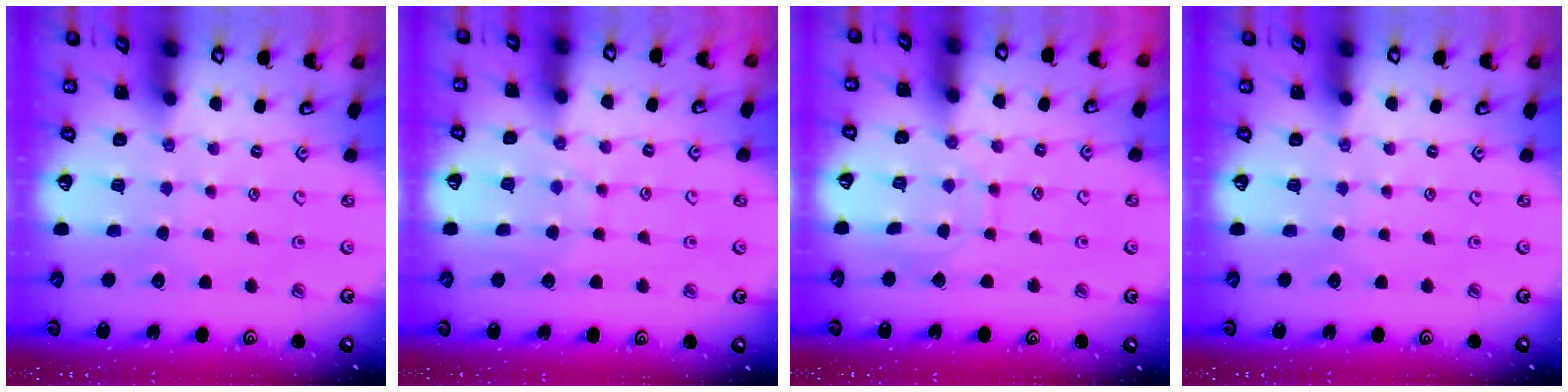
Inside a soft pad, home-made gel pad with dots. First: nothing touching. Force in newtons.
{"total": 5.4, "press": 5.4, "slide": 0.5}
{"total": 7.3, "press": 7.2, "slide": 0.5}
{"total": 0.0}